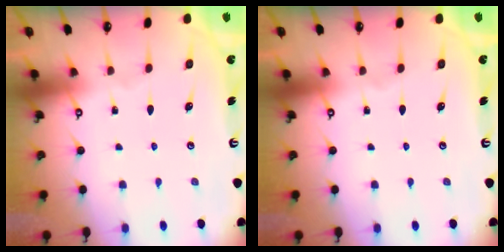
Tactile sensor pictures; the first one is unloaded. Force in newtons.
{"total": 0.0}